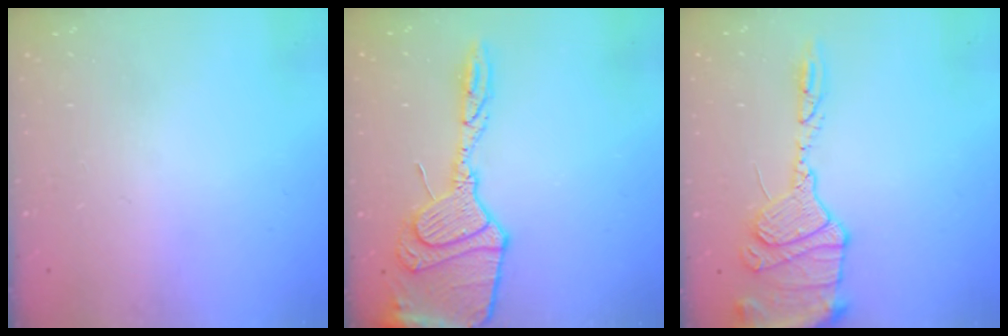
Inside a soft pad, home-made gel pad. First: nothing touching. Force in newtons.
{"total": 17.9, "press": 17.8, "slide": 1.4}
{"total": 14.9, "press": 14.8, "slide": 1.7}